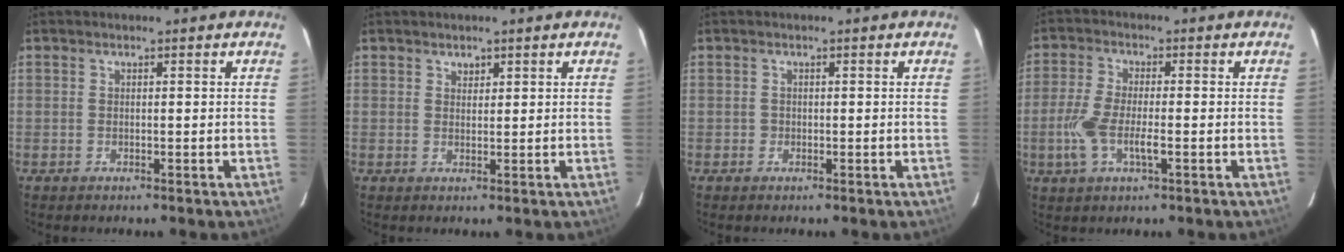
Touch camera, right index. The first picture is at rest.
{"total": 1.3, "force": [0.9, 0.9, 0.3], "torque": [-0.001, 0.003, 0.015]}
{"total": 0.6, "force": [-0.2, 0.6, 0.0], "torque": [0.004, 0.000, -0.003]}
{"total": 7.6, "force": [-2.2, 2.2, 6.9], "torque": [-0.153, -0.005, -0.045]}